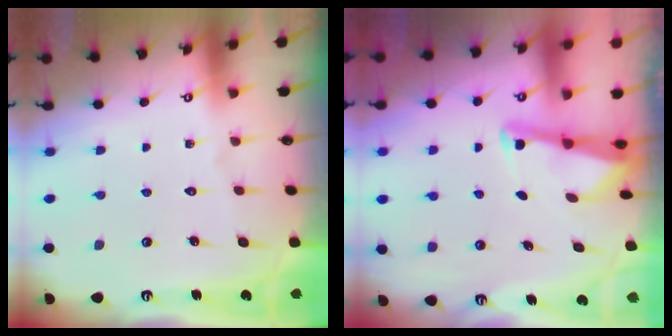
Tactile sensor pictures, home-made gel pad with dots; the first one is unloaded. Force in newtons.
{"total": 2.9, "press": 2.9, "slide": 0.2}